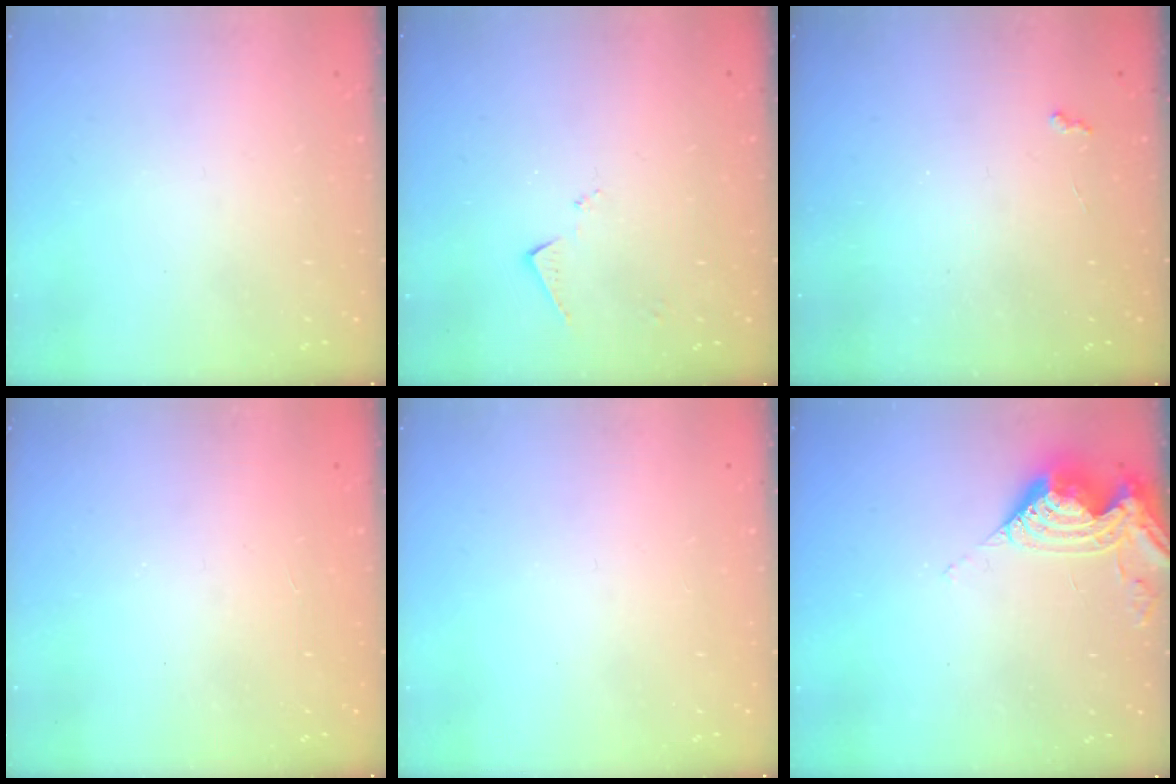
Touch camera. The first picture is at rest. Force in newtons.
{"total": 7.4, "press": 7.4, "slide": 0.2}
{"total": 2.6, "press": 2.6, "slide": 0.5}
{"total": 1.2, "press": 1.1, "slide": 0.2}
{"total": 0.0}
{"total": 10.3, "press": 10.2, "slide": 1.2}